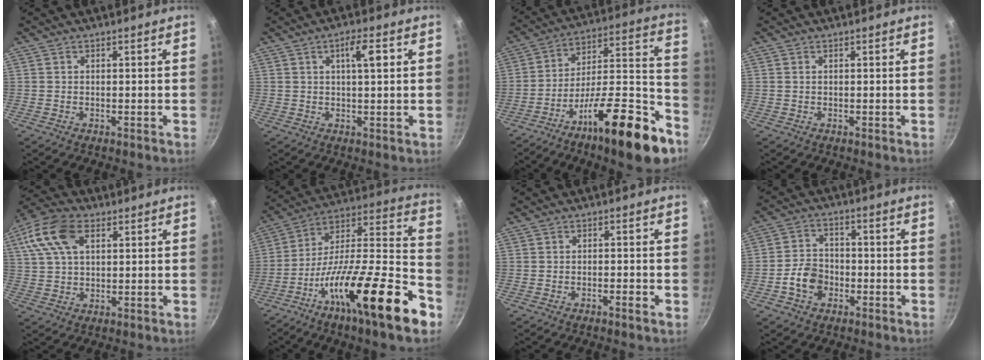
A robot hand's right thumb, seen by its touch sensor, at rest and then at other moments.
{"total": 5.0, "force": [1.4, 1.2, 4.7], "torque": [-0.072, 0.001, 0.021]}
{"total": 25.2, "force": [-14.8, 7.2, 19.1], "torque": [-0.235, 0.095, -0.242]}
{"total": 0.0}
{"total": 12.2, "force": [4.5, 7.3, 8.6], "torque": [-0.170, 0.012, 0.074]}
{"total": 28.9, "force": [-14.1, 7.0, 24.2], "torque": [-0.331, 0.073, -0.245]}
{"total": 1.4, "force": [-0.9, 0.2, 1.1], "torque": [-0.022, 0.009, -0.015]}
{"total": 6.9, "force": [-2.6, 5.2, 3.7], "torque": [-0.048, 0.027, -0.052]}